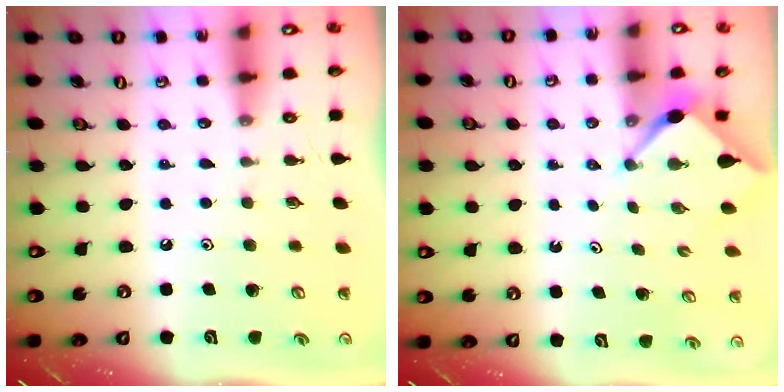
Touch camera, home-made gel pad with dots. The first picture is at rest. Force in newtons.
{"total": 2.5, "press": 2.5, "slide": 0.3}